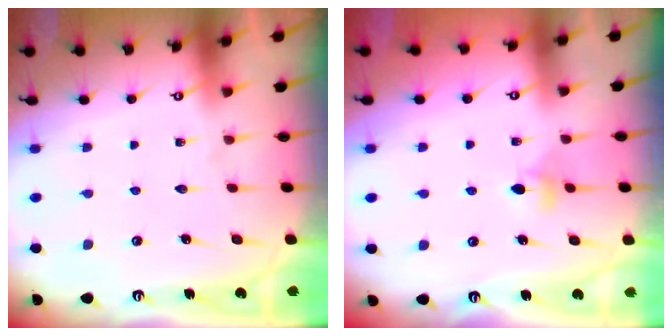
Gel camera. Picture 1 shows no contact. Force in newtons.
{"total": 4.2, "press": 4.2, "slide": 0.5}